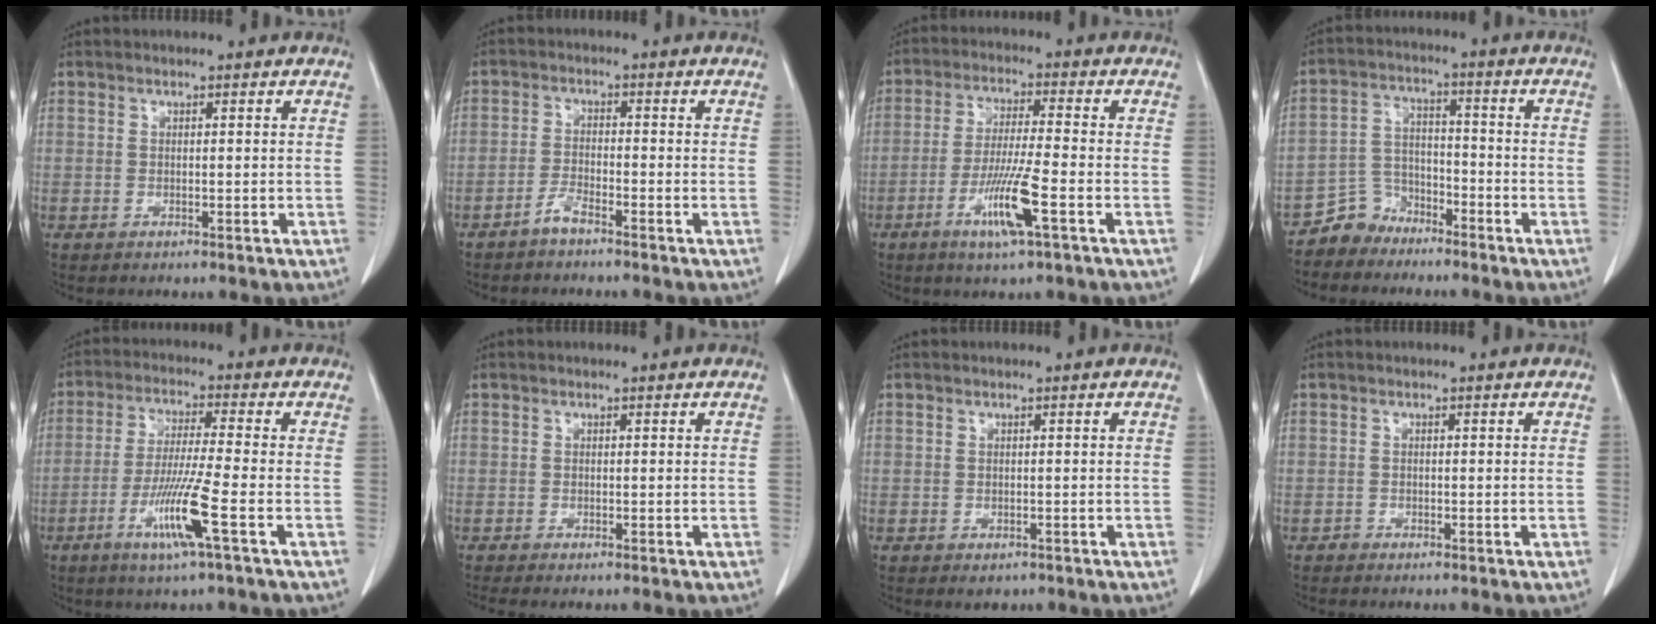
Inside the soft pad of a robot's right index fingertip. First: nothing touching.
{"total": 2.5, "force": [-2.2, 0.2, 1.3], "torque": [-0.029, -0.001, -0.046]}
{"total": 9.0, "force": [-3.8, -0.2, 8.1], "torque": [-0.158, -0.016, -0.073]}
{"total": 5.5, "force": [-4.6, 3.1, -0.4], "torque": [0.017, 0.015, -0.089]}
{"total": 9.4, "force": [-3.9, -1.0, 8.5], "torque": [-0.166, -0.020, -0.078]}
{"total": 1.0, "force": [-0.8, -0.1, 0.5], "torque": [-0.012, -0.003, -0.016]}
{"total": 1.5, "force": [-0.8, 1.0, 0.6], "torque": [-0.007, 0.000, -0.004]}
{"total": 0.7, "force": [-0.5, 0.5, -0.1], "torque": [-0.004, 0.002, -0.012]}